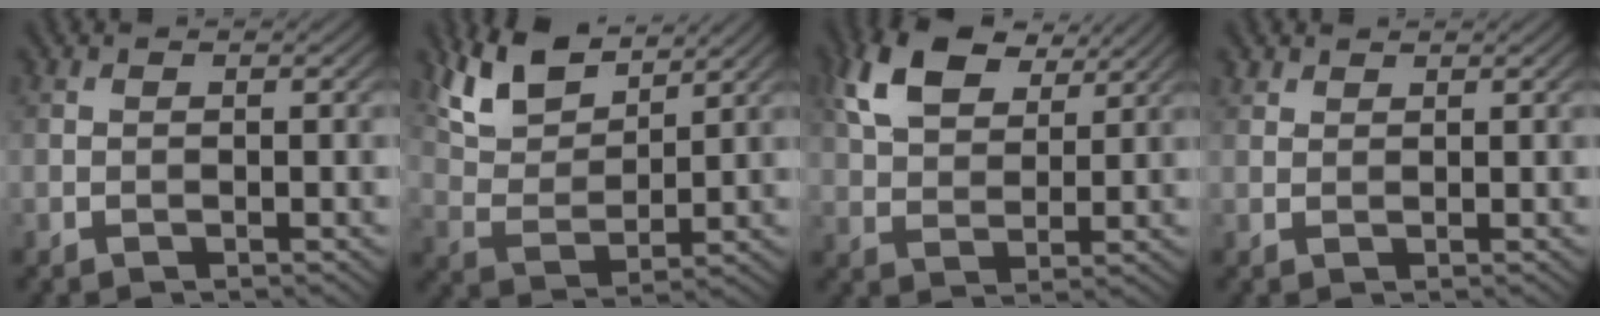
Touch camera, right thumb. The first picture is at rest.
{"total": 8.9, "force": [6.4, 3.6, 4.9], "torque": [-0.117, 0.008, 0.129]}
{"total": 10.0, "force": [5.6, 5.4, 6.3], "torque": [-0.148, 0.013, 0.111]}
{"total": 1.2, "force": [1.1, 0.6, 0.2], "torque": [-0.006, 0.003, 0.026]}